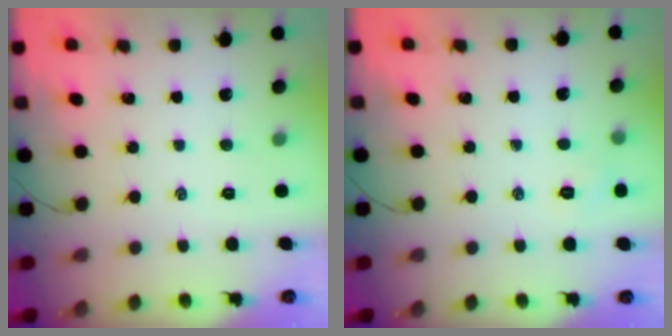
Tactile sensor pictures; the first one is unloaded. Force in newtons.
{"total": 3.8, "press": 3.7, "slide": 0.8}